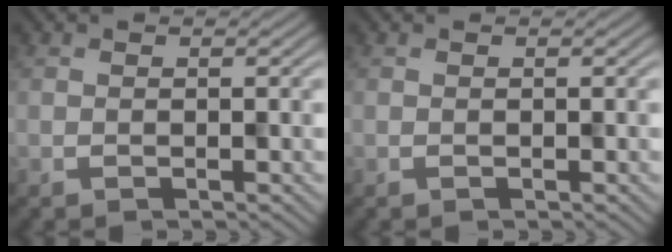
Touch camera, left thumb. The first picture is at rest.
{"total": 0.0}